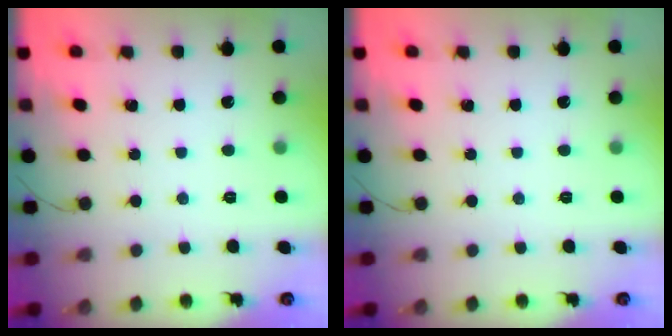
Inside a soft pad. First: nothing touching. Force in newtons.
{"total": 0.0}